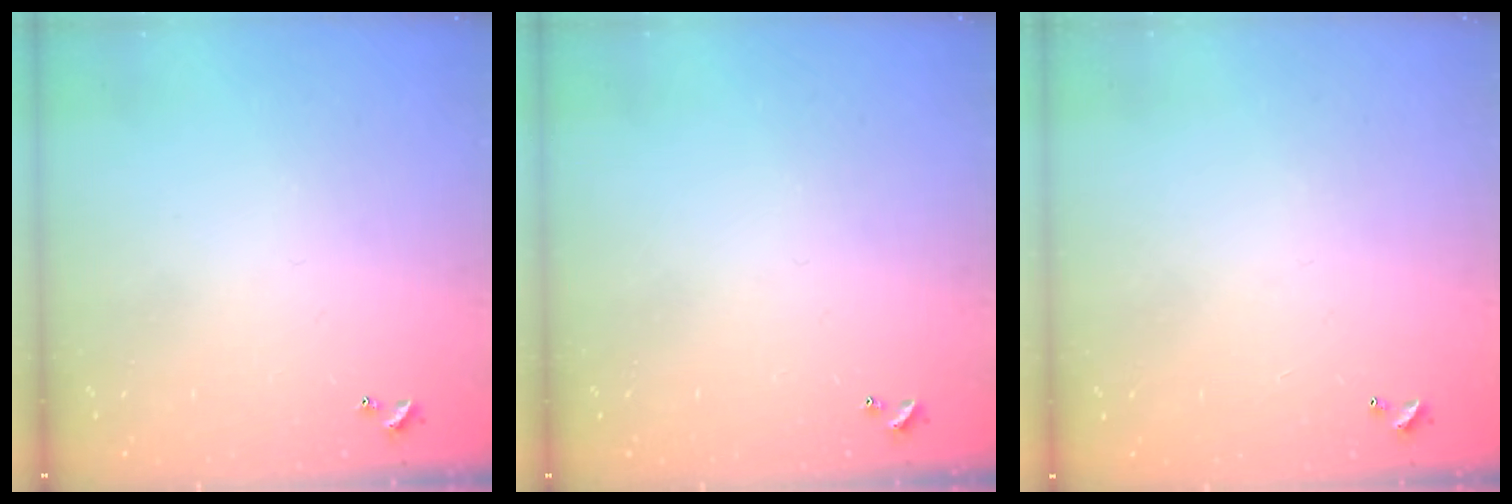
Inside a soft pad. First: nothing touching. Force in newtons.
{"total": 0.0}
{"total": 3.0, "press": 3.0, "slide": 0.1}